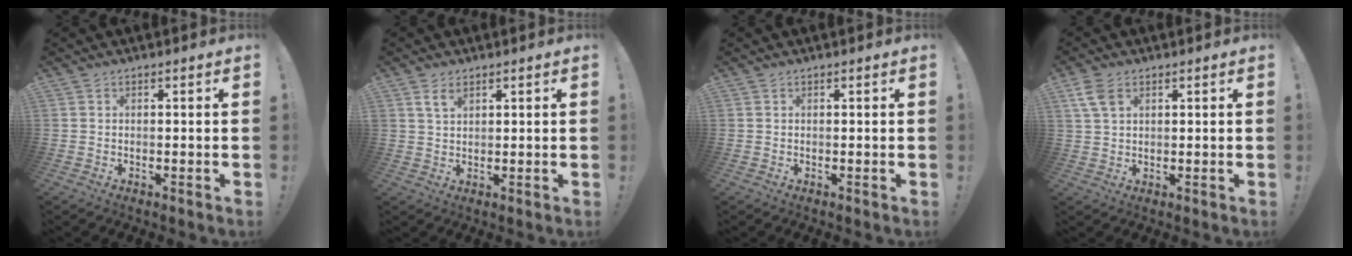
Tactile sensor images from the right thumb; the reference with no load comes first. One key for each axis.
{"total": 3.3, "fx": 2.1, "fy": 1.4, "fz": 2.1, "tx": -0.034, "ty": -0.007, "tz": 0.038}
{"total": 0.0}
{"total": 5.5, "fx": 2.6, "fy": 3.2, "fz": 3.6, "tx": -0.073, "ty": -0.001, "tz": 0.054}